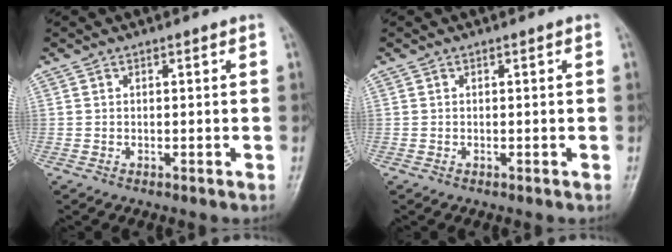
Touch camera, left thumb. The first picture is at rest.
{"total": 0.0}